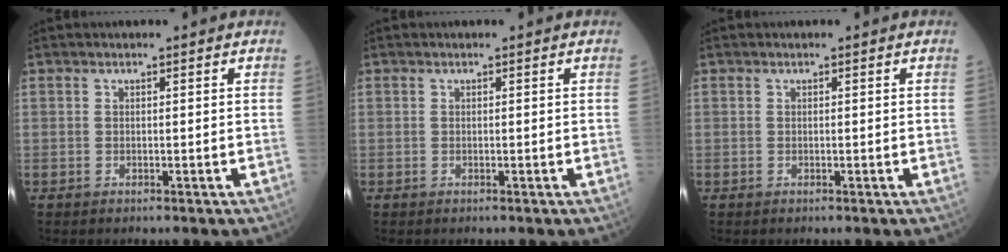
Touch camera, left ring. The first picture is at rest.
{"total": 0.0}
{"total": 0.0}